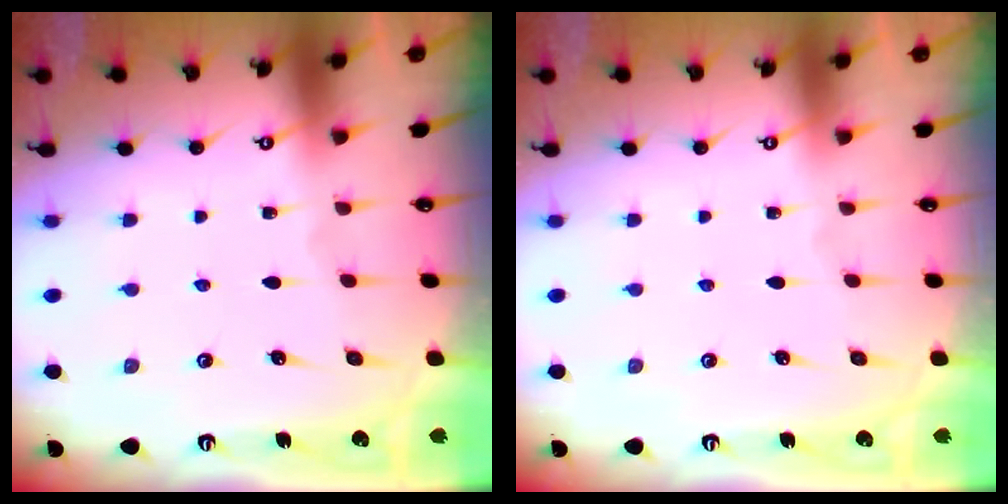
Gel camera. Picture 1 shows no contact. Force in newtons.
{"total": 0.0}